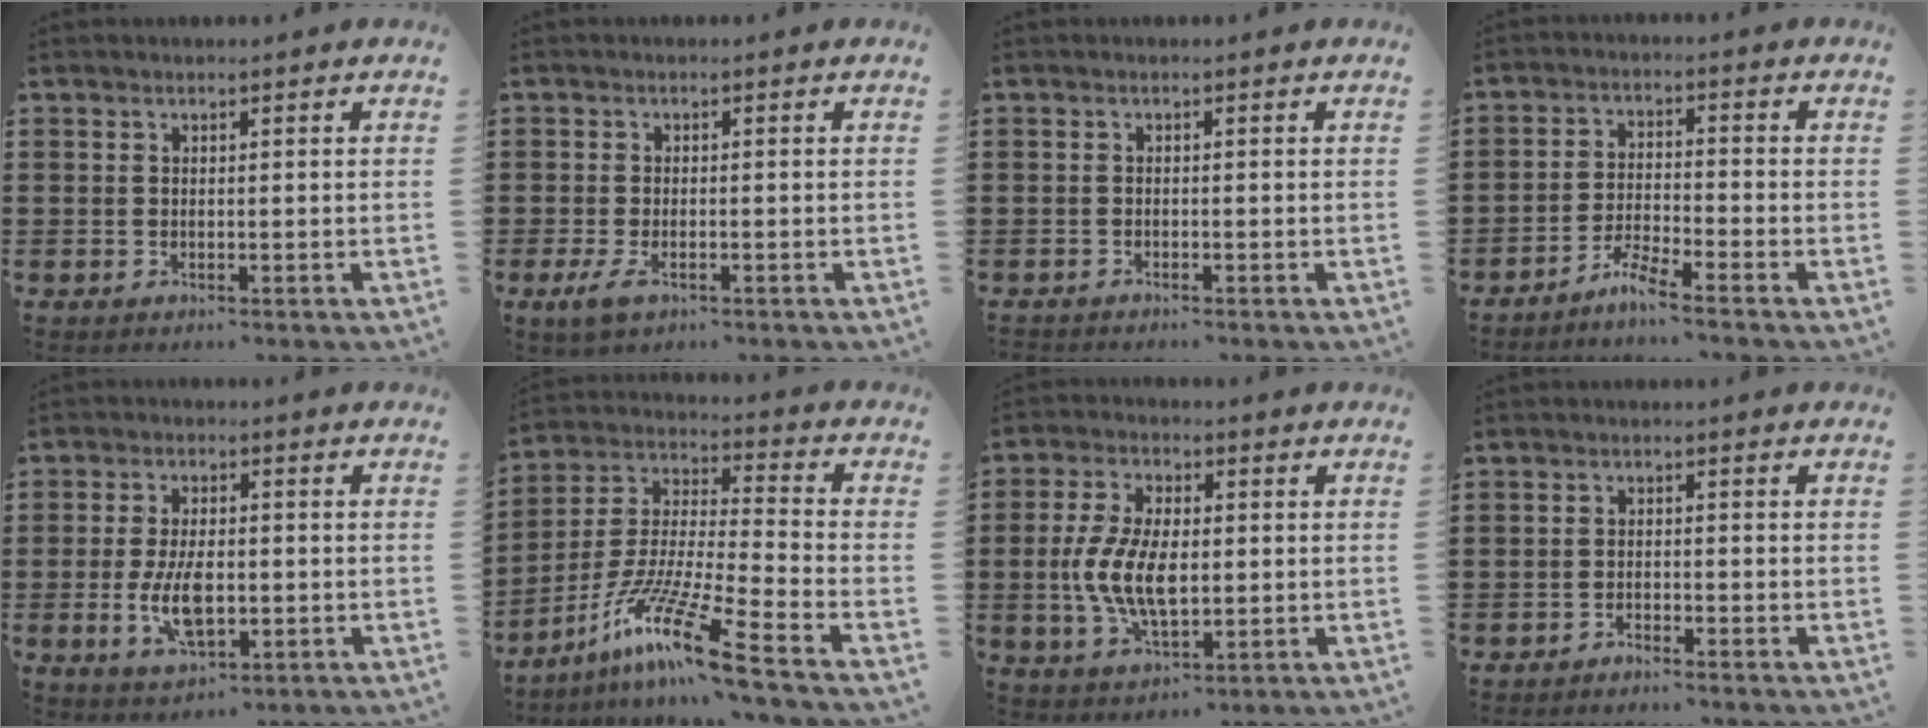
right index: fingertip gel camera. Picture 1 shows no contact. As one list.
[{"total": 2.4, "force": [-1.0, 1.0, 1.9], "torque": [-0.047, -0.006, -0.023]}, {"total": 0.9, "force": [-0.9, -0.1, -0.1], "torque": [0.000, 0.000, -0.018]}, {"total": 3.8, "force": [-3.5, -0.6, 1.2], "torque": [-0.038, -0.005, -0.075]}, {"total": 7.6, "force": [-1.3, 4.0, 6.3], "torque": [-0.127, -0.003, -0.026]}, {"total": 13.4, "force": [-9.9, -0.6, 8.9], "torque": [-0.189, -0.008, -0.197]}, {"total": 9.1, "force": [-0.5, 4.5, 7.9], "torque": [-0.176, 0.001, -0.013]}, {"total": 1.5, "force": [-1.5, -0.2, 0.0], "torque": [-0.003, 0.002, -0.031]}]